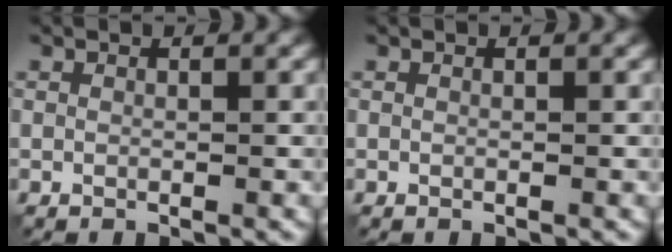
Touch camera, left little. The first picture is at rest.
{"total": 0.0}